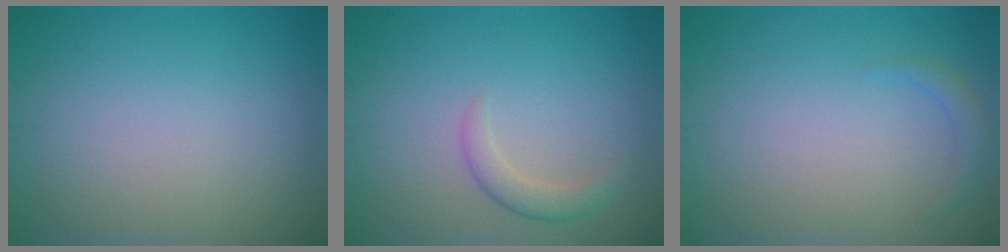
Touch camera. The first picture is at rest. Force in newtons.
{"total": 1.8, "press": 1.8, "slide": 0.1}
{"total": 1.1, "press": 1.1, "slide": 0.1}